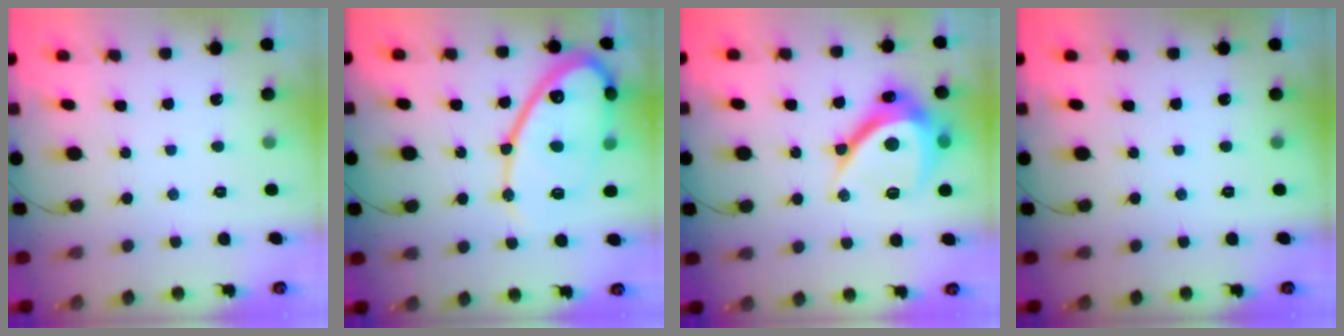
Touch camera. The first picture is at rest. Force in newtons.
{"total": 19.6, "press": 19.6, "slide": 1.6}
{"total": 14.7, "press": 14.7, "slide": 0.5}
{"total": 0.0}